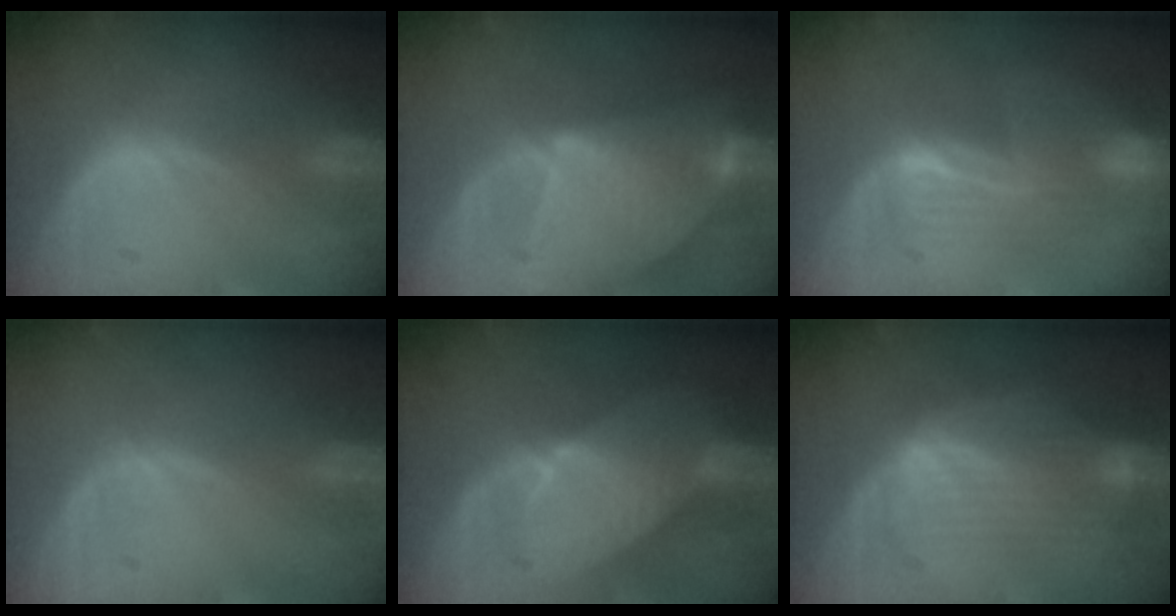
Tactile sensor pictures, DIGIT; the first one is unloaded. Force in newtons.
{"total": 9.5, "press": 8.2, "slide": 4.8}
{"total": 6.5, "press": 6.3, "slide": 1.2}
{"total": 0.0}
{"total": 7.3, "press": 7.3, "slide": 1.0}
{"total": 7.4, "press": 7.3, "slide": 1.5}